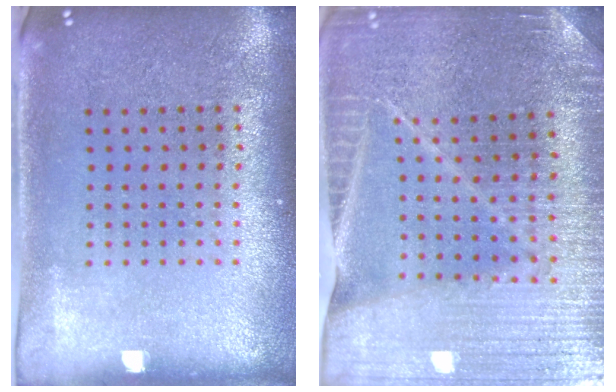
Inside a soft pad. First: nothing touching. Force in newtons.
{"total": 3.4, "press": 3.4, "slide": 0.6}